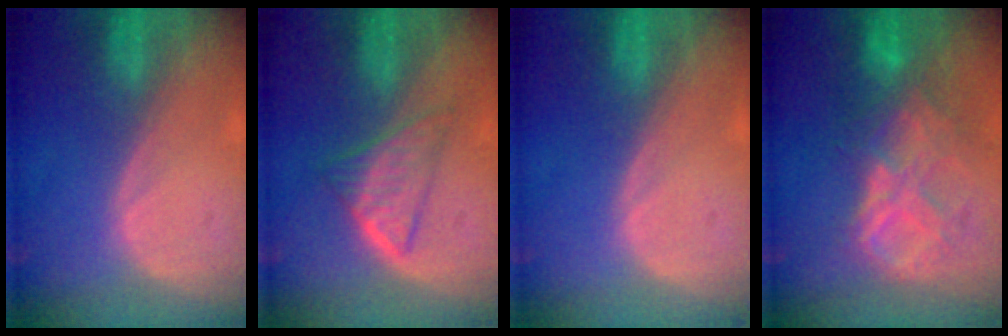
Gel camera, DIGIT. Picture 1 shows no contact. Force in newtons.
{"total": 5.5, "press": 5.3, "slide": 1.5}
{"total": 0.0}
{"total": 9.0, "press": 7.8, "slide": 4.5}